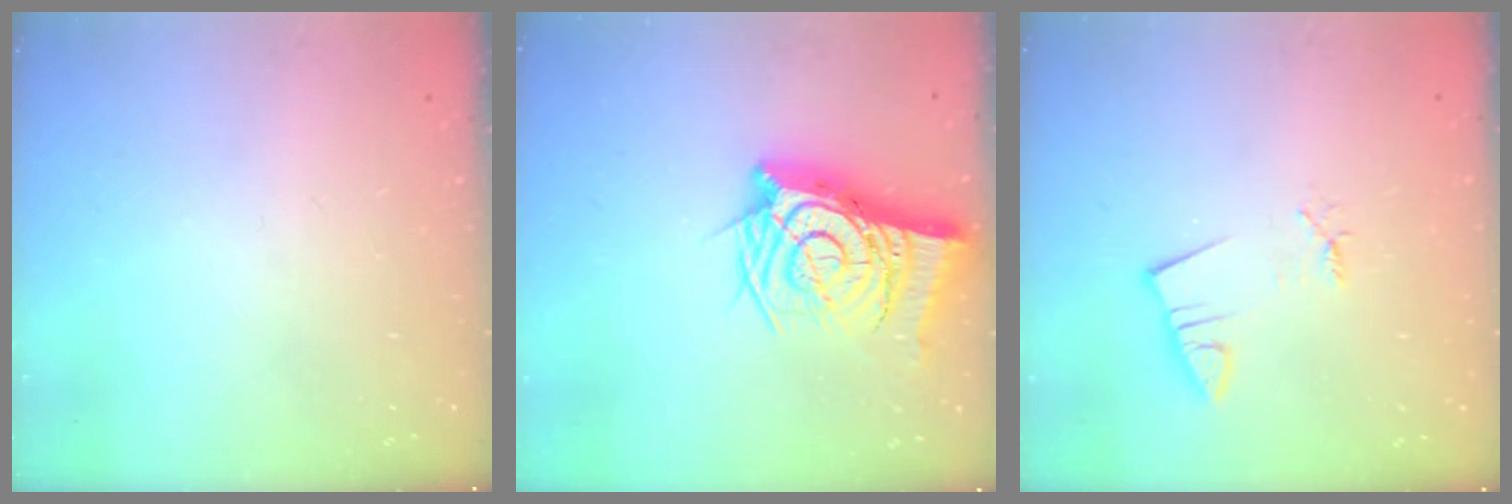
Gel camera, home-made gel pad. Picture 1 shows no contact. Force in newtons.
{"total": 15.9, "press": 15.8, "slide": 1.6}
{"total": 2.0, "press": 2.0, "slide": 0.2}